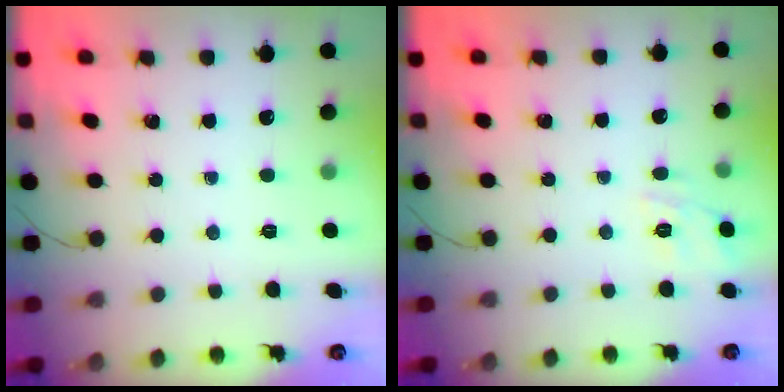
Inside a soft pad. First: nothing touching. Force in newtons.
{"total": 10.7, "press": 10.6, "slide": 1.1}